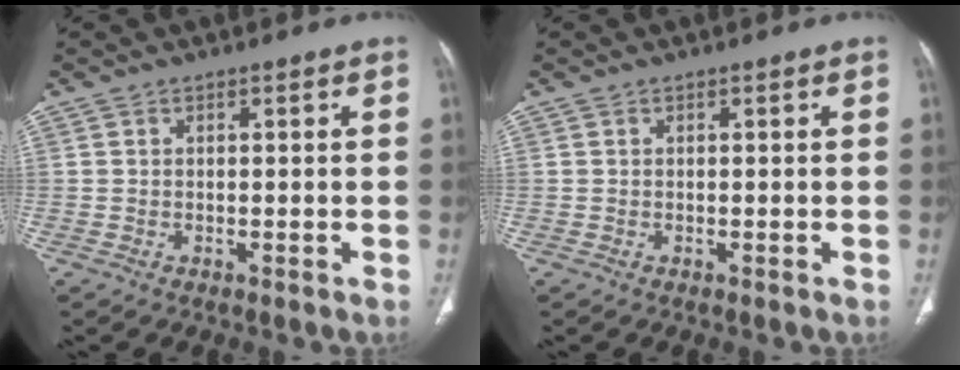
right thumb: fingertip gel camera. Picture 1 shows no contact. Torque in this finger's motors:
{"motor_torque": [-0.01, 0.00, -0.05, 0.05, 0.00]}